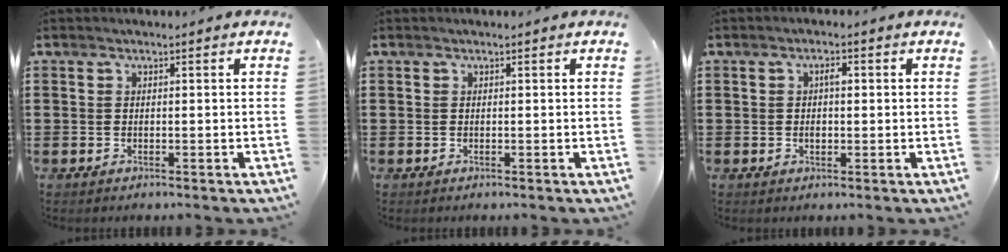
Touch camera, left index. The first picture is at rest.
{"total": 0.0}
{"total": 2.2, "force": [0.3, 0.9, 1.9], "torque": [-0.039, 0.005, 0.003]}